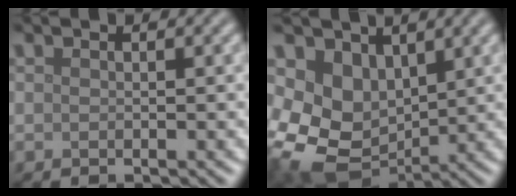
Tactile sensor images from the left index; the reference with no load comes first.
{"total": 7.8, "force": [0.8, 6.3, 4.7], "torque": [-0.099, -0.026, 0.023]}